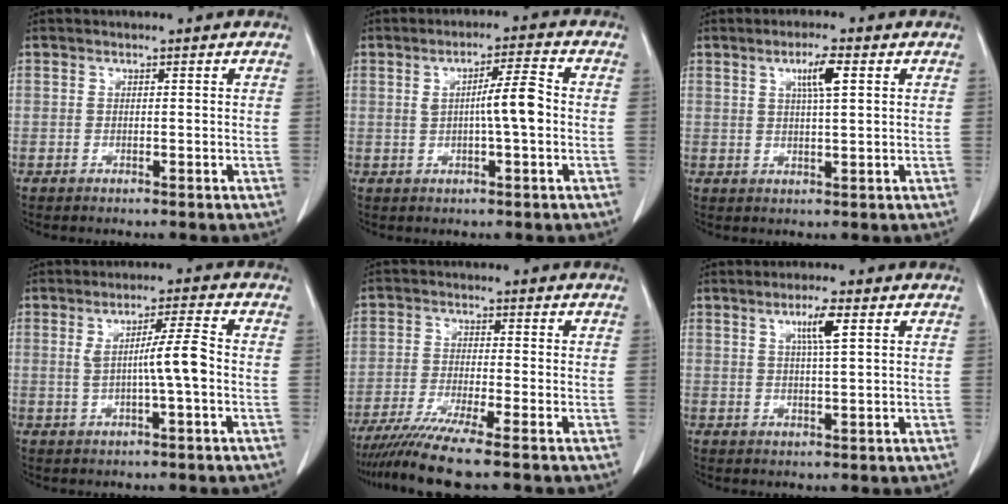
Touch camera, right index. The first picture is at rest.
{"total": 5.5, "force": [-0.2, 0.2, 5.4], "torque": [-0.088, 0.006, -0.003]}
{"total": 4.3, "force": [1.7, 0.3, 4.0], "torque": [-0.071, 0.000, 0.029]}
{"total": 5.6, "force": [-0.3, -0.4, 5.6], "torque": [-0.092, 0.003, -0.003]}
{"total": 8.7, "force": [-6.9, -1.2, 5.2], "torque": [-0.085, -0.027, -0.116]}
{"total": 4.2, "force": [1.8, 0.0, 3.9], "torque": [-0.068, -0.002, 0.030]}